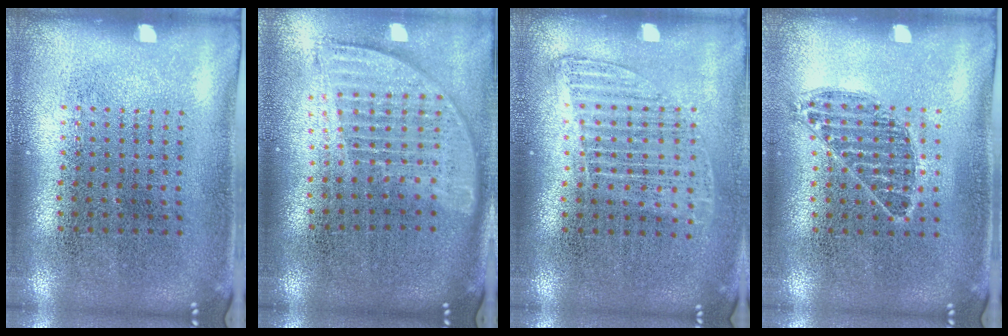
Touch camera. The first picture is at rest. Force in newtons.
{"total": 1.8, "press": 1.5, "slide": 1.0}
{"total": 1.3, "press": 1.1, "slide": 0.7}
{"total": 0.7, "press": 0.7, "slide": 0.3}